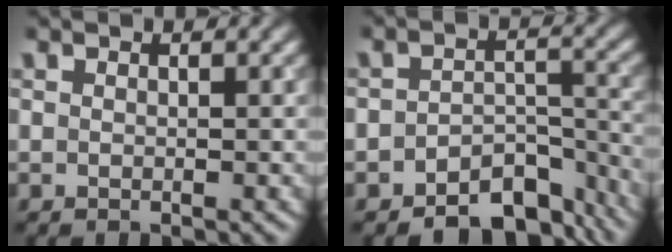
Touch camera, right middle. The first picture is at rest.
{"total": 6.3, "force": [-4.8, 3.0, 2.8], "torque": [-0.025, -0.005, -0.074]}